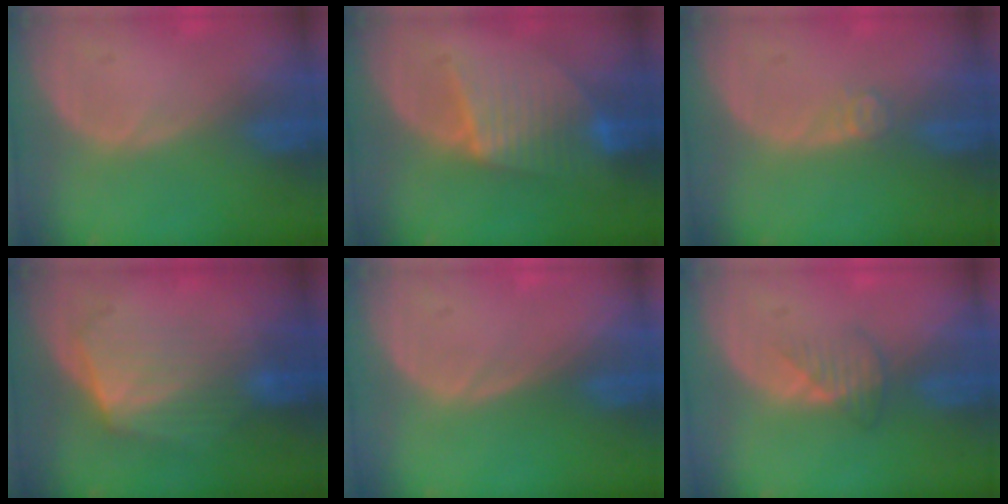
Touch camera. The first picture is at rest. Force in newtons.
{"total": 7.1, "press": 7.1, "slide": 0.1}
{"total": 2.0, "press": 1.6, "slide": 1.1}
{"total": 7.2, "press": 6.5, "slide": 3.0}
{"total": 0.0}
{"total": 2.7, "press": 2.6, "slide": 0.7}